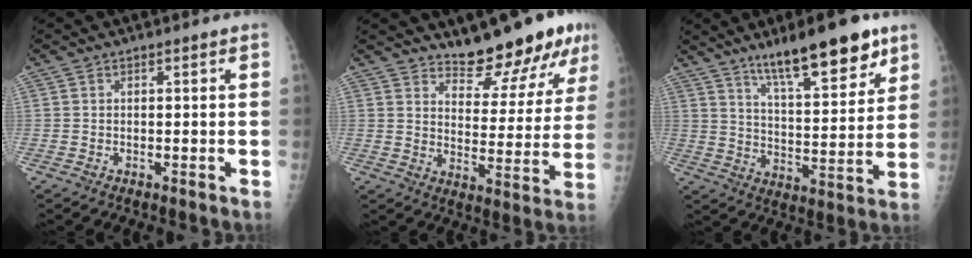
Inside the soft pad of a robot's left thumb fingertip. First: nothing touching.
{"total": 13.1, "force": [10.7, 4.0, 6.4], "torque": [-0.052, -0.083, 0.156]}
{"total": 16.8, "force": [11.1, 4.5, 11.7], "torque": [-0.149, -0.060, 0.181]}